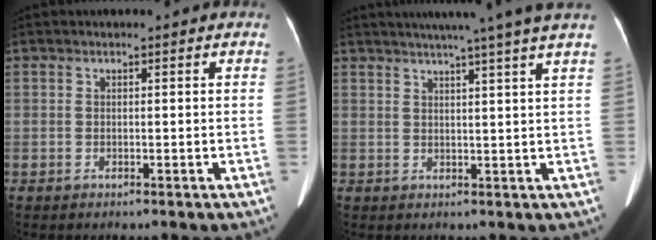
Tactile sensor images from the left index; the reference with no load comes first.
{"total": 12.4, "force": [10.0, -1.9, 7.2], "torque": [-0.107, 0.002, 0.115]}